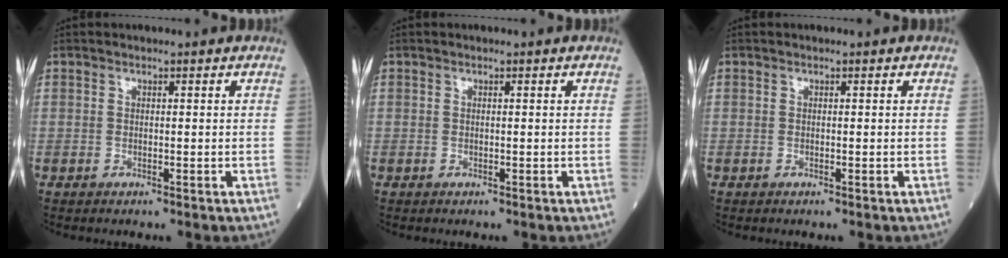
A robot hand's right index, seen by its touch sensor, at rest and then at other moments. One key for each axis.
{"total": 0.0}
{"total": 0.0}